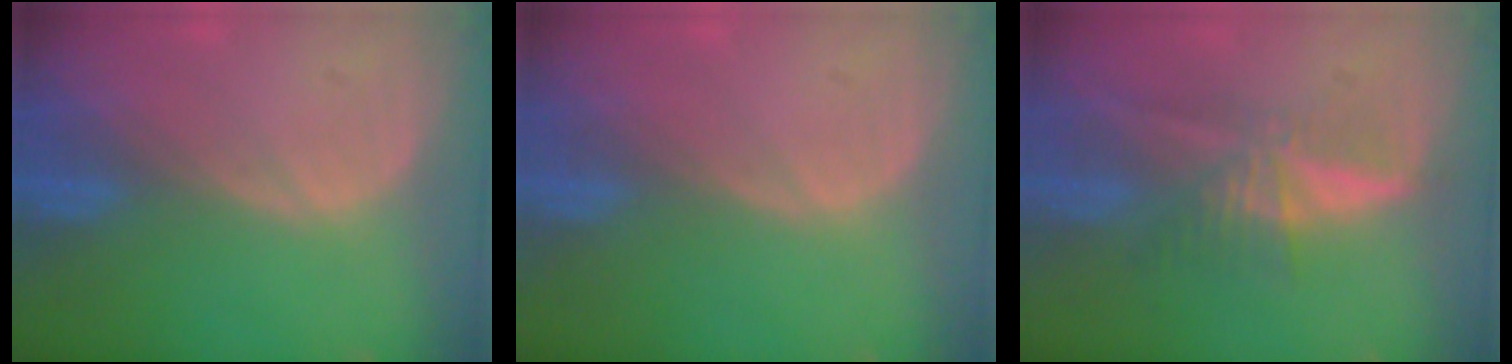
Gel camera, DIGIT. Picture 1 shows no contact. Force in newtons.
{"total": 0.0}
{"total": 5.5, "press": 5.2, "slide": 1.7}